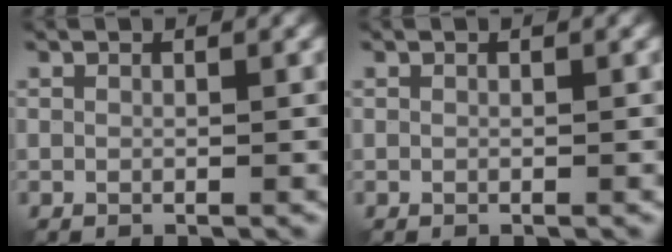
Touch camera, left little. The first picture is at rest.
{"total": 0.0}